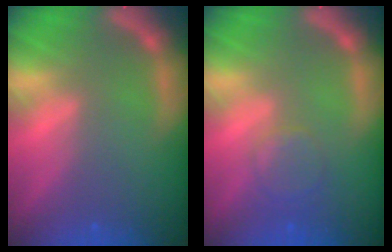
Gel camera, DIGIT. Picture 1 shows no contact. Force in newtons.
{"total": 2.9}